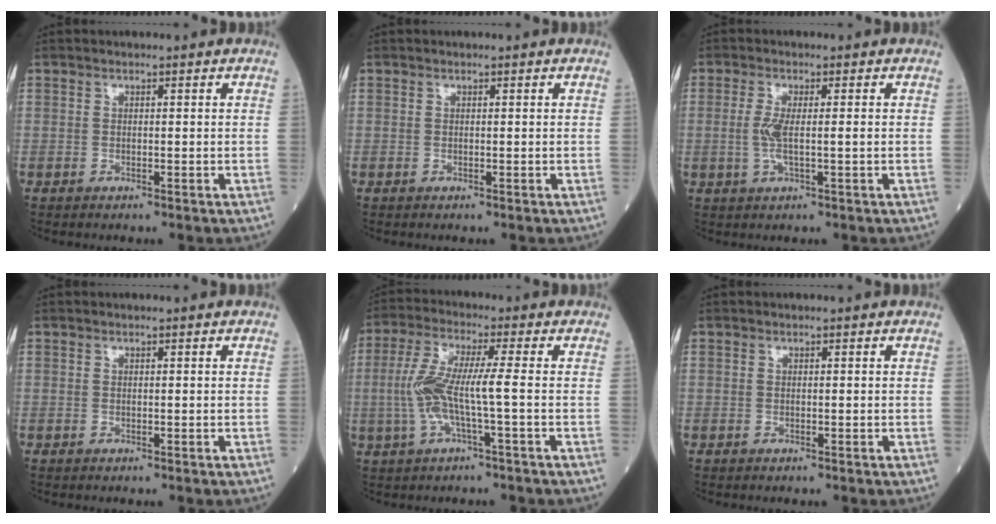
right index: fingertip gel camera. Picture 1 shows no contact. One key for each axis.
{"total": 0.0}
{"total": 3.9, "fx": -0.3, "fy": 0.6, "fz": 3.8, "tx": -0.081, "ty": -0.003, "tz": -0.007}
{"total": 0.0}
{"total": 7.9, "fx": -1.1, "fy": 0.4, "fz": 7.8, "tx": -0.167, "ty": 0.016, "tz": -0.025}
{"total": 0.0}